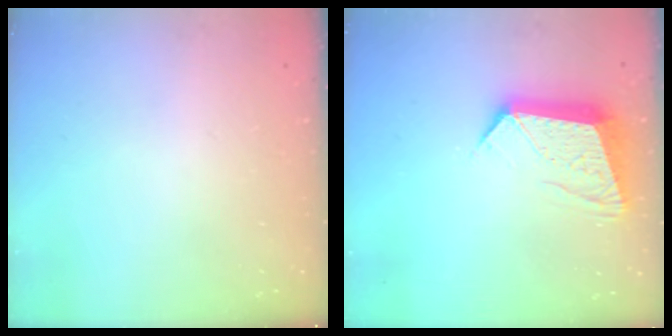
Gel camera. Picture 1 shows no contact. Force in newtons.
{"total": 12.3, "press": 12.2, "slide": 1.1}